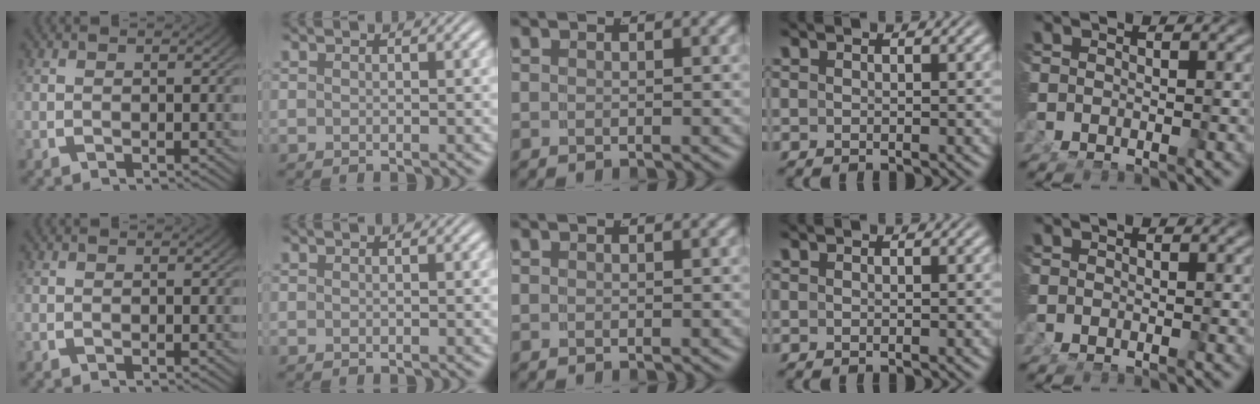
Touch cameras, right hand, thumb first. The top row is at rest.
{}